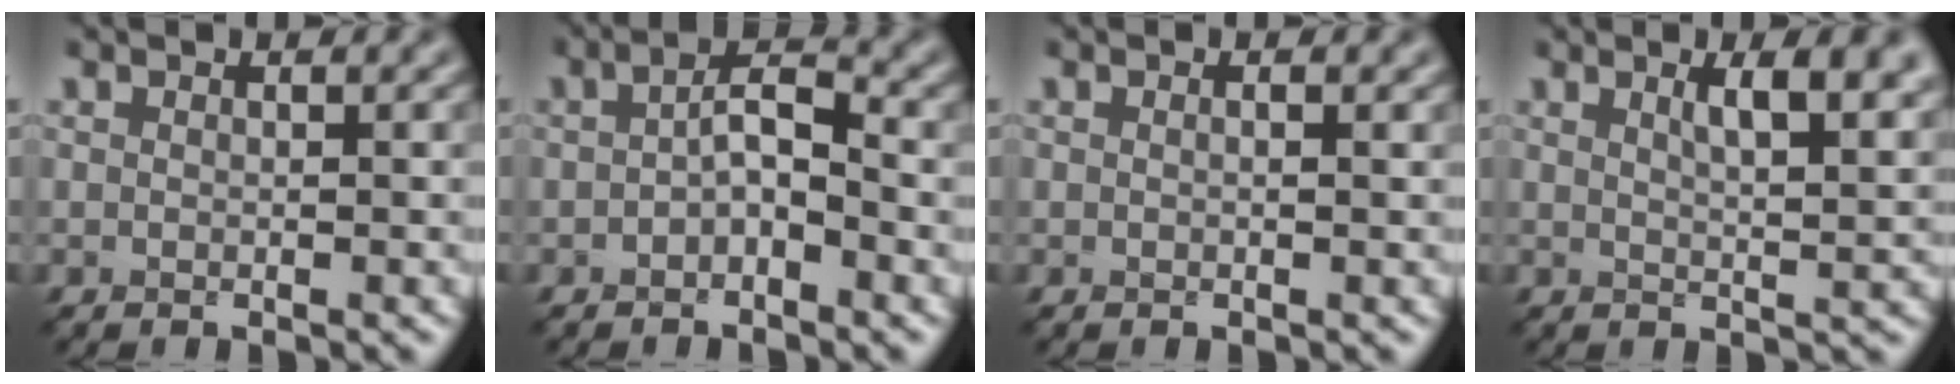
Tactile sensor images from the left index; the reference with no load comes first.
{"total": 2.7, "force": [-0.5, 1.1, 2.4], "torque": [-0.040, 0.009, -0.016]}
{"total": 0.5, "force": [0.2, 0.1, 0.5], "torque": [-0.008, 0.000, 0.000]}
{"total": 5.9, "force": [2.5, 2.0, 5.0], "torque": [-0.047, 0.008, 0.028]}